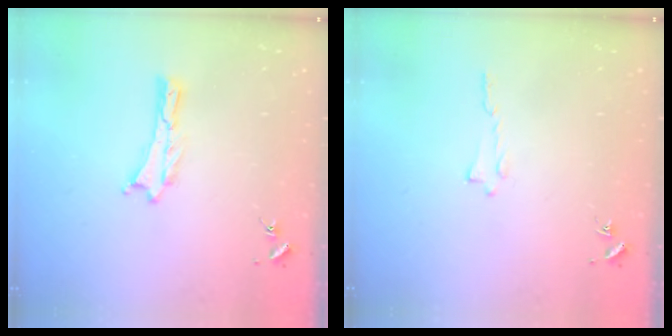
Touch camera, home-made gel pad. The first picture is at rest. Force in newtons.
{"total": 0.0}